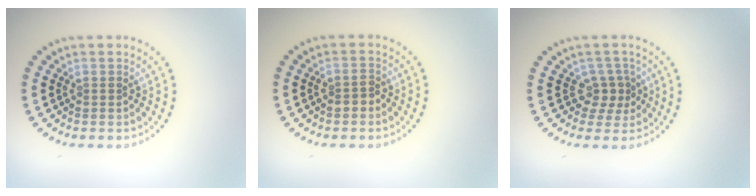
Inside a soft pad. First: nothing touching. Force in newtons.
{"total": 1.4, "press": 1.3, "slide": 0.5}
{"total": 2.1, "press": 1.6, "slide": 1.4}